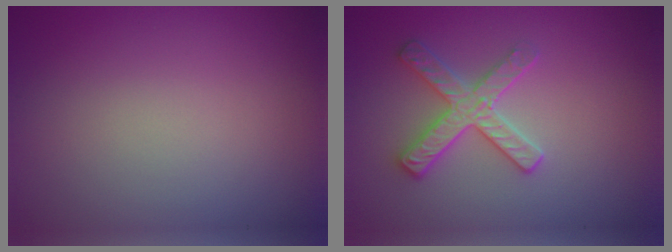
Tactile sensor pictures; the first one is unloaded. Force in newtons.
{"total": 3.0, "press": 2.9, "slide": 0.7}